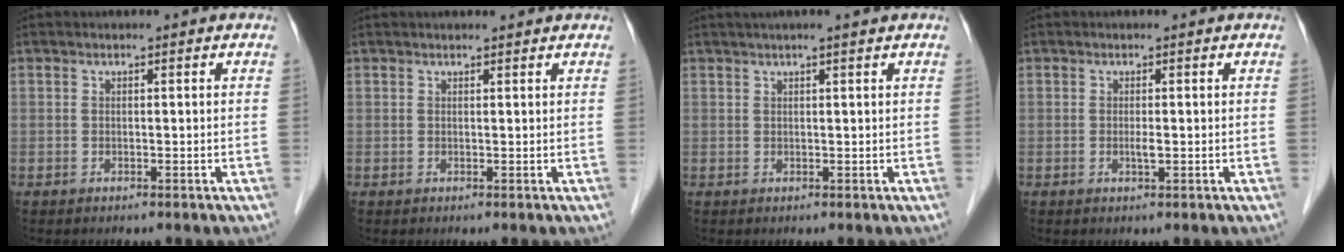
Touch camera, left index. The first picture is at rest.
{"total": 3.8, "force": [3.7, 0.4, 1.0], "torque": [-0.011, 0.021, 0.042]}
{"total": 4.6, "force": [3.8, -0.5, 2.6], "torque": [-0.035, 0.022, 0.053]}
{"total": 0.9, "force": [-0.1, 0.1, 0.9], "torque": [-0.018, -0.004, -0.002]}